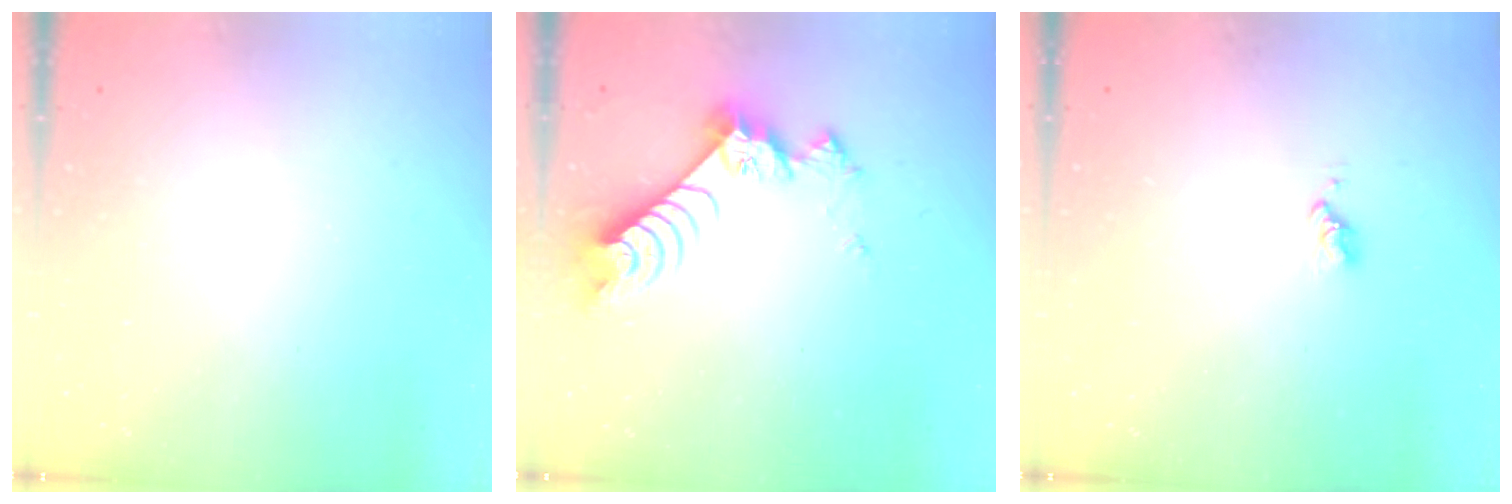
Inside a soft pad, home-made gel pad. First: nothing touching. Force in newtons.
{"total": 8.7, "press": 8.7, "slide": 0.4}
{"total": 2.8, "press": 2.8, "slide": 0.3}